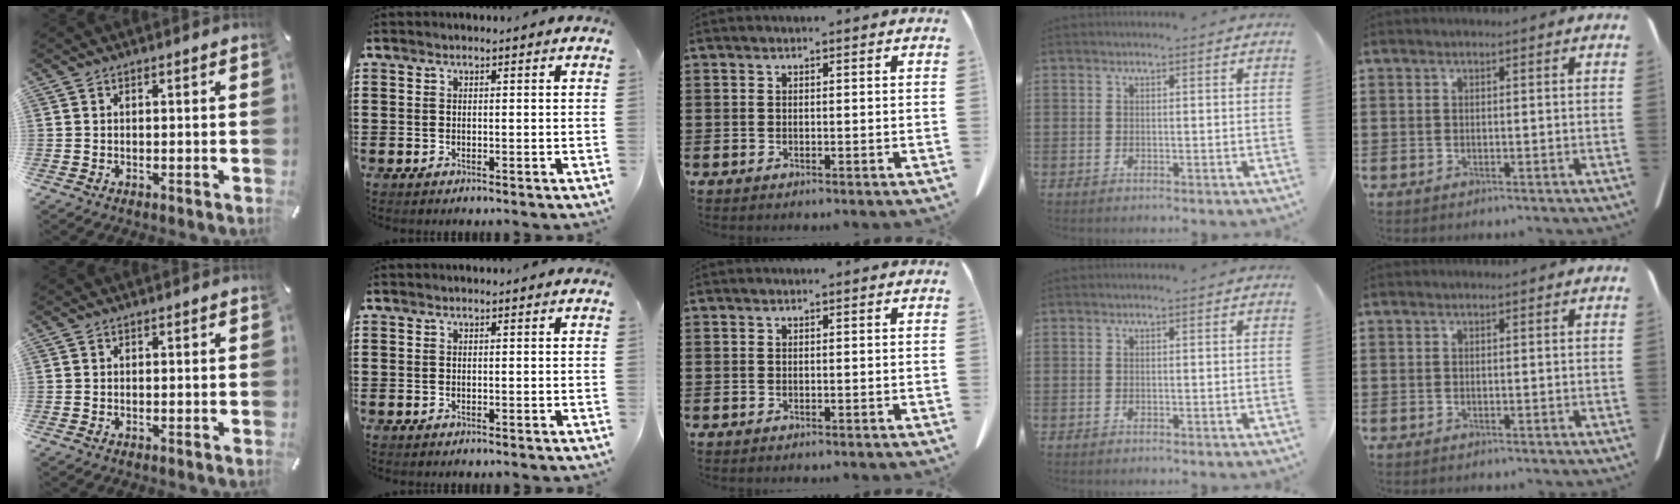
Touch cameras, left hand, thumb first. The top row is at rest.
{}